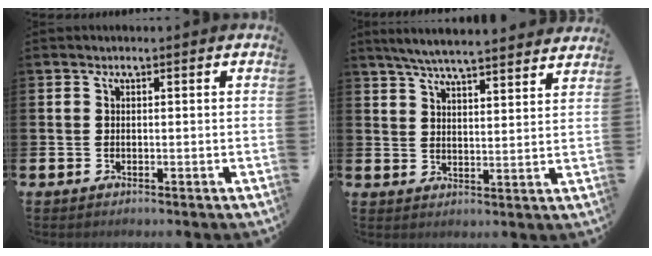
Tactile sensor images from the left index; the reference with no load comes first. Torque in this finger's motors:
{"motor_torque": [0.87, -1.27, 0.67, 0.21]}